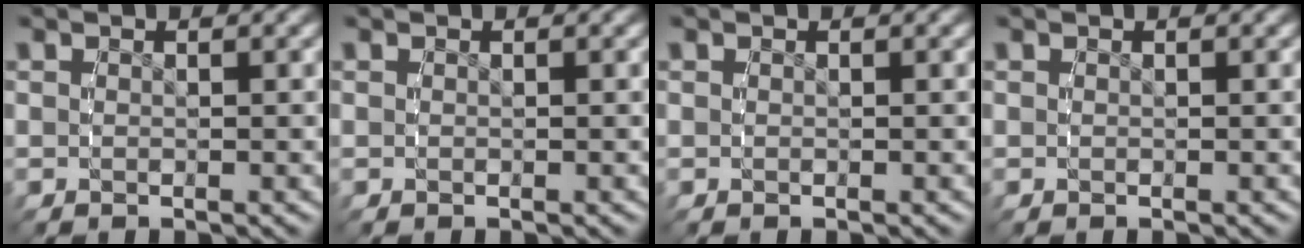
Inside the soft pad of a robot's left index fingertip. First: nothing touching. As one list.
[{"total": 0.0}, {"total": 0.0}, {"total": 0.0}]